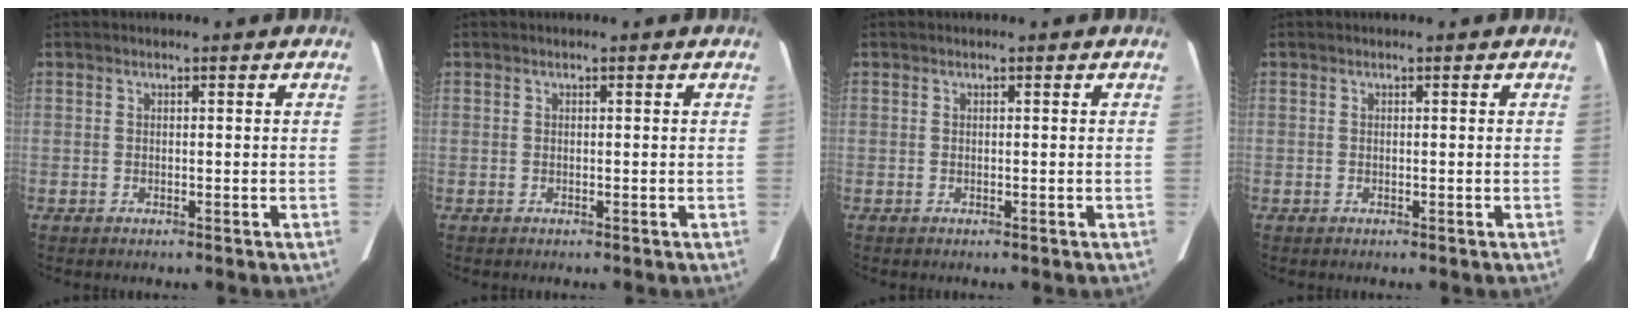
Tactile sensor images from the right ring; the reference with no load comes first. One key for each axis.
{"total": 0.0}
{"total": 0.0}
{"total": 0.0}